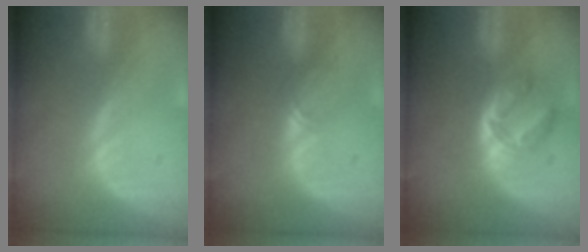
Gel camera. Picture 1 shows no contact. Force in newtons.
{"total": 1.4, "press": 1.1, "slide": 0.9}
{"total": 5.6, "press": 4.9, "slide": 2.6}